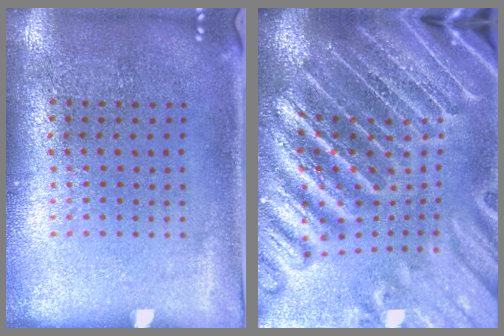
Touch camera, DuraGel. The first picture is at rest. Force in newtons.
{"total": 4.7, "press": 4.3, "slide": 1.8}